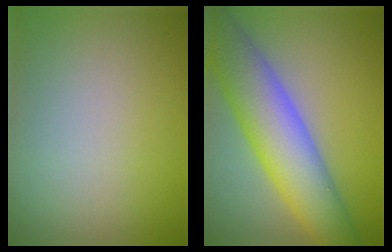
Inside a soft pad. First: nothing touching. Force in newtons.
{"total": 9.6, "press": 9.6, "slide": 0.3}